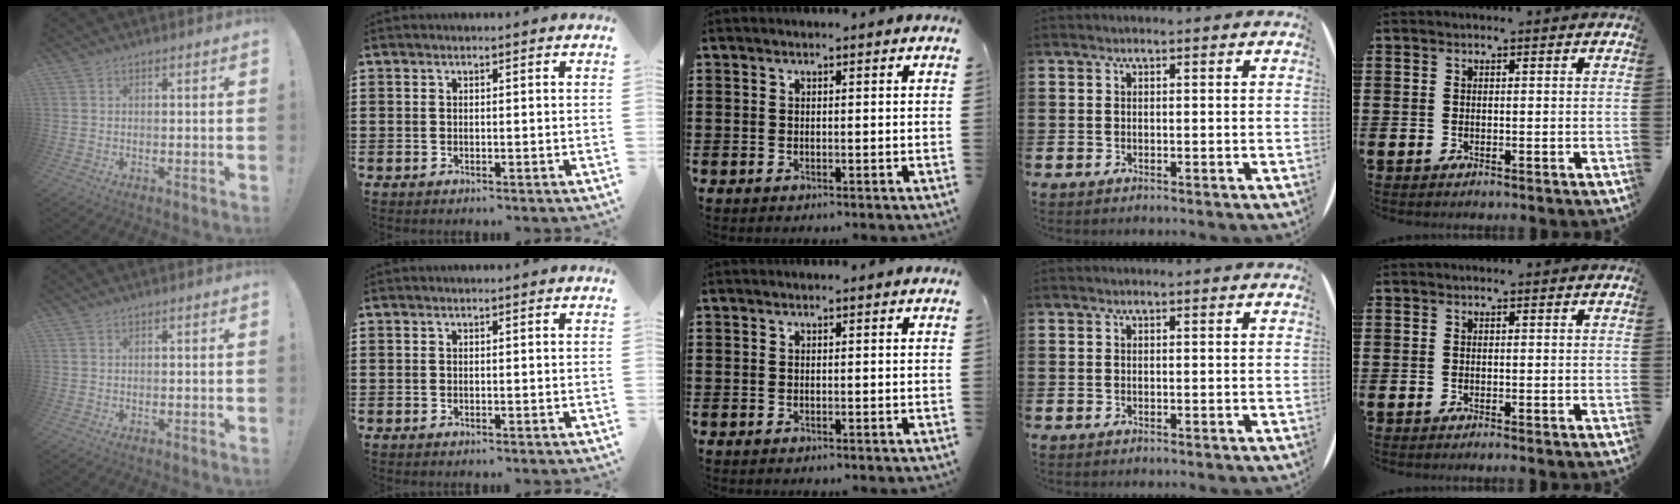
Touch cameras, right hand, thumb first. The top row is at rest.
{}